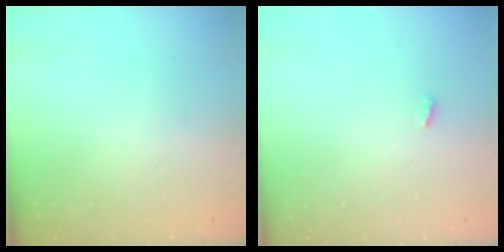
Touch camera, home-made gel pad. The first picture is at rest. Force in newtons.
{"total": 1.9, "press": 1.9, "slide": 0.3}